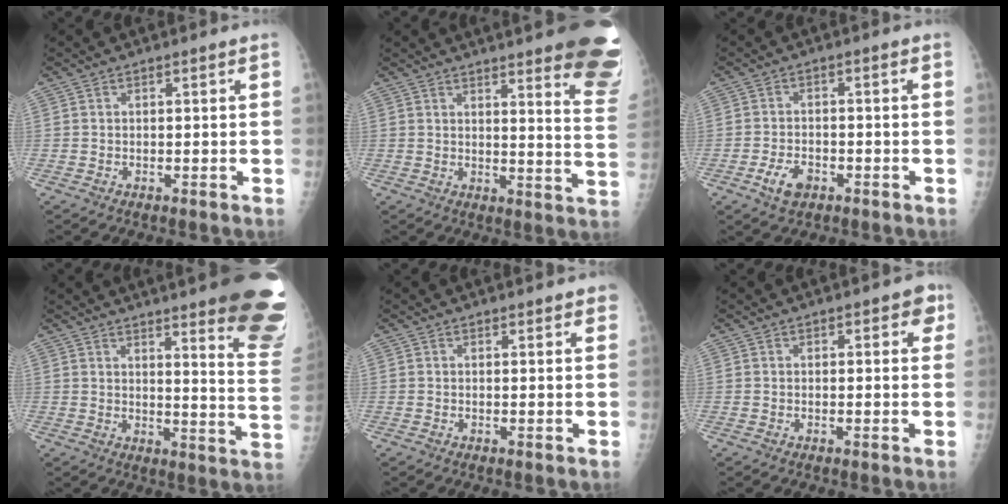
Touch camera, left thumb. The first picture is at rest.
{"total": 20.4, "force": [15.3, 3.0, 13.2], "torque": [-0.136, -0.101, 0.167]}
{"total": 4.7, "force": [-2.4, 2.9, 2.8], "torque": [-0.048, 0.012, -0.042]}
{"total": 22.6, "force": [16.5, 2.9, 15.2], "torque": [-0.155, -0.116, 0.192]}
{"total": 2.8, "force": [2.3, 0.9, 1.3], "torque": [0.003, 0.000, 0.021]}
{"total": 3.3, "force": [1.6, 1.8, 2.3], "torque": [-0.003, -0.001, 0.012]}